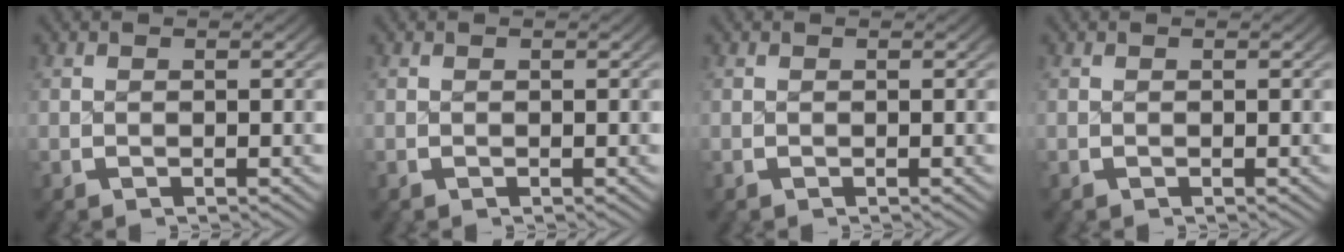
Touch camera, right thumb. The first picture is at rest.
{"total": 0.0}
{"total": 0.0}
{"total": 0.0}